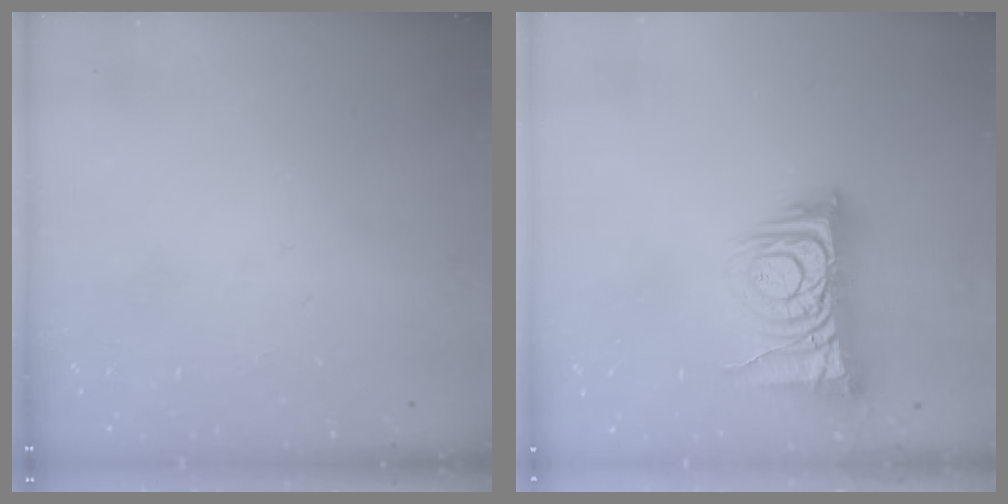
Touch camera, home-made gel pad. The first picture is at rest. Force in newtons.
{"total": 12.2, "press": 12.1, "slide": 1.3}